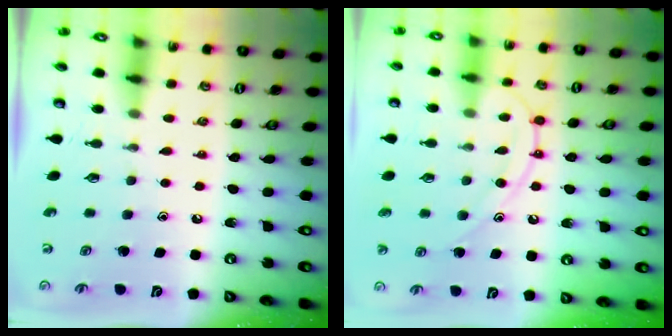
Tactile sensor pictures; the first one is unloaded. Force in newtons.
{"total": 12.6, "press": 12.6, "slide": 1.1}